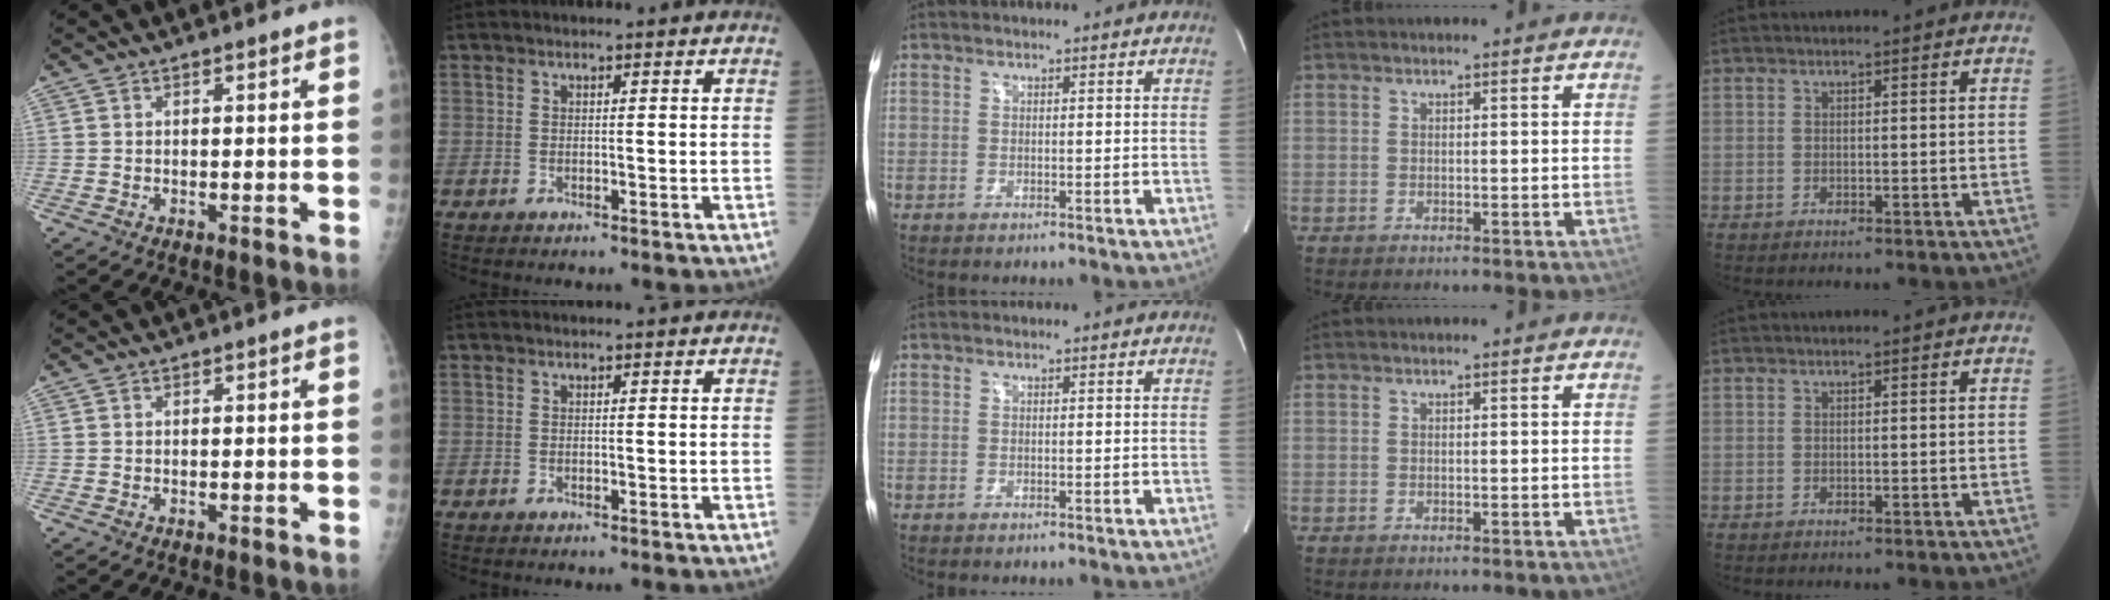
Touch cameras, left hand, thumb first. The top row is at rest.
{}